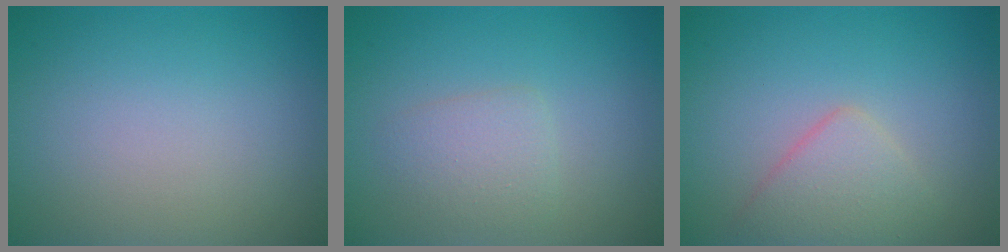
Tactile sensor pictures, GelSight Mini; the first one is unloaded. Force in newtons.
{"total": 2.0, "press": 2.0, "slide": 0.0}
{"total": 2.9, "press": 2.9, "slide": 0.1}